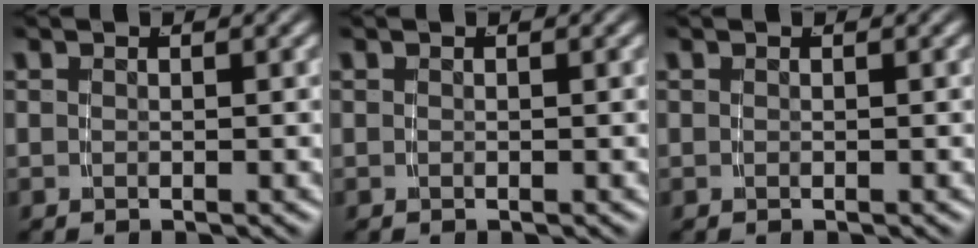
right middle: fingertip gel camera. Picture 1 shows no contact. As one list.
[{"total": 0.0}, {"total": 0.0}]